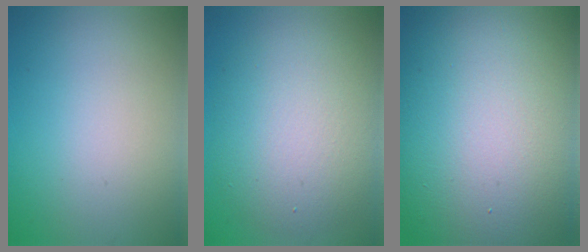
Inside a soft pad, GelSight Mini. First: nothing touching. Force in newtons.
{"total": 7.3, "press": 7.3, "slide": 0.6}
{"total": 19.8, "press": 19.7, "slide": 1.4}